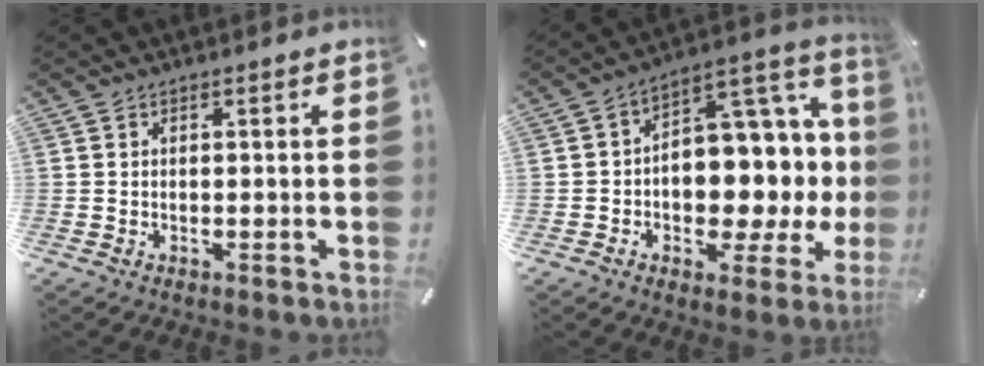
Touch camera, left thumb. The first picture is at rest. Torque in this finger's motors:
{"motor_torque": [0.94, 0.95, 1.08, 0.82, 0.13]}